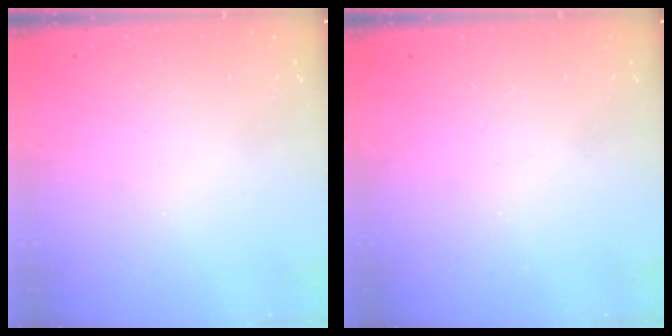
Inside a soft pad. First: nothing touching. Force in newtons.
{"total": 0.0}